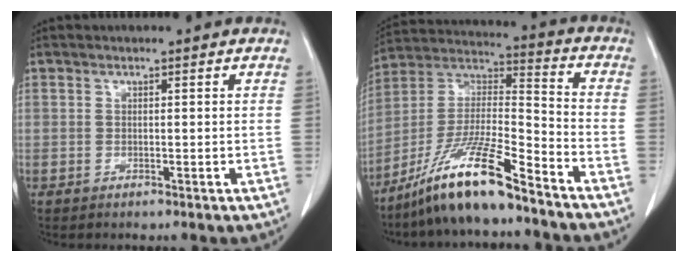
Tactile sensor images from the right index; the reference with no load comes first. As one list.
[{"total": 15.1, "force": [-10.9, 0.9, 10.4], "torque": [-0.205, -0.007, -0.203]}]